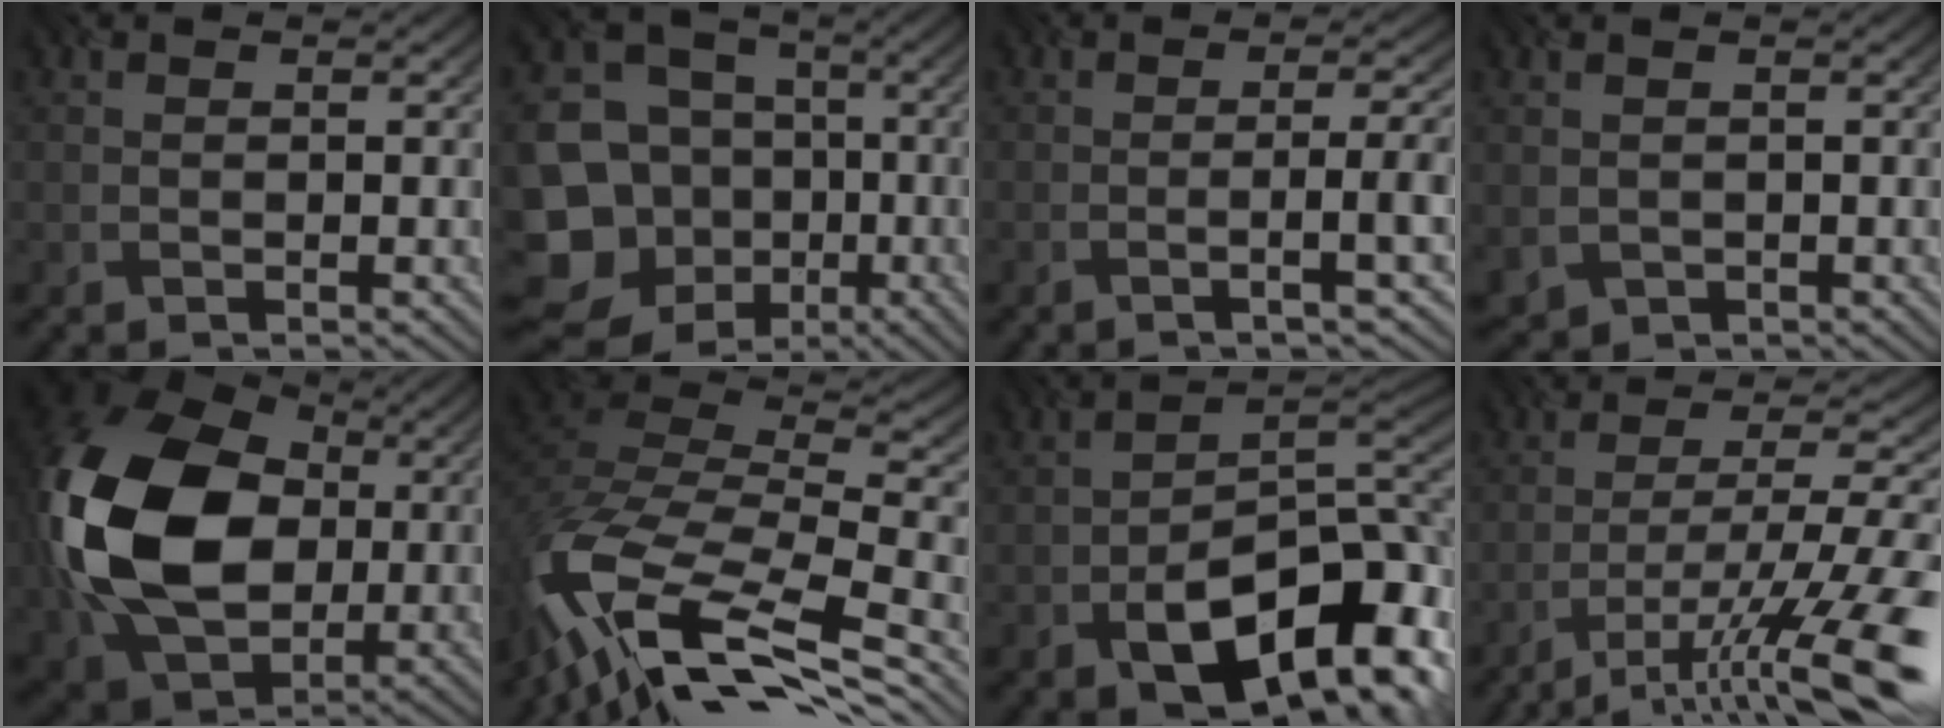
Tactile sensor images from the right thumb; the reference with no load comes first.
{"total": 17.1, "force": [-5.2, 15.2, 5.9], "torque": [-0.198, -0.017, -0.088]}
{"total": 6.1, "force": [-1.5, 0.8, 5.9], "torque": [-0.077, 0.014, -0.033]}
{"total": 1.5, "force": [-0.5, 1.3, 0.6], "torque": [-0.022, -0.011, -0.005]}
{"total": 18.2, "force": [0.8, 13.4, 12.4], "torque": [-0.305, -0.007, 0.011]}
{"total": 16.1, "force": [-9.8, 6.6, 11.0], "torque": [-0.273, -0.015, -0.167]}
{"total": 15.1, "force": [-6.7, 7.6, 11.3], "torque": [-0.159, -0.025, -0.107]}
{"total": 15.5, "force": [-8.3, 3.6, 12.5], "torque": [-0.211, -0.003, -0.140]}